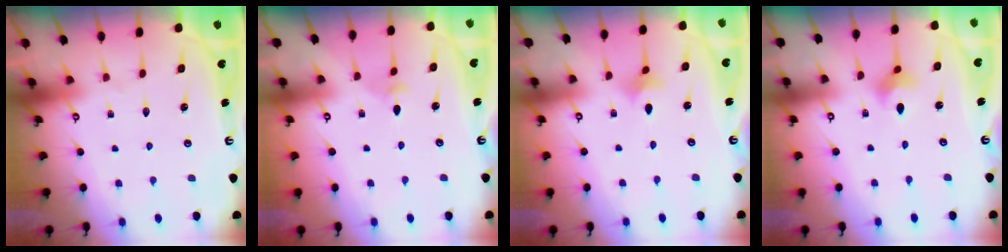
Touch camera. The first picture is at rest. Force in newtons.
{"total": 2.5, "press": 2.4, "slide": 0.6}
{"total": 2.8, "press": 2.7, "slide": 0.6}
{"total": 3.6, "press": 3.6, "slide": 0.6}